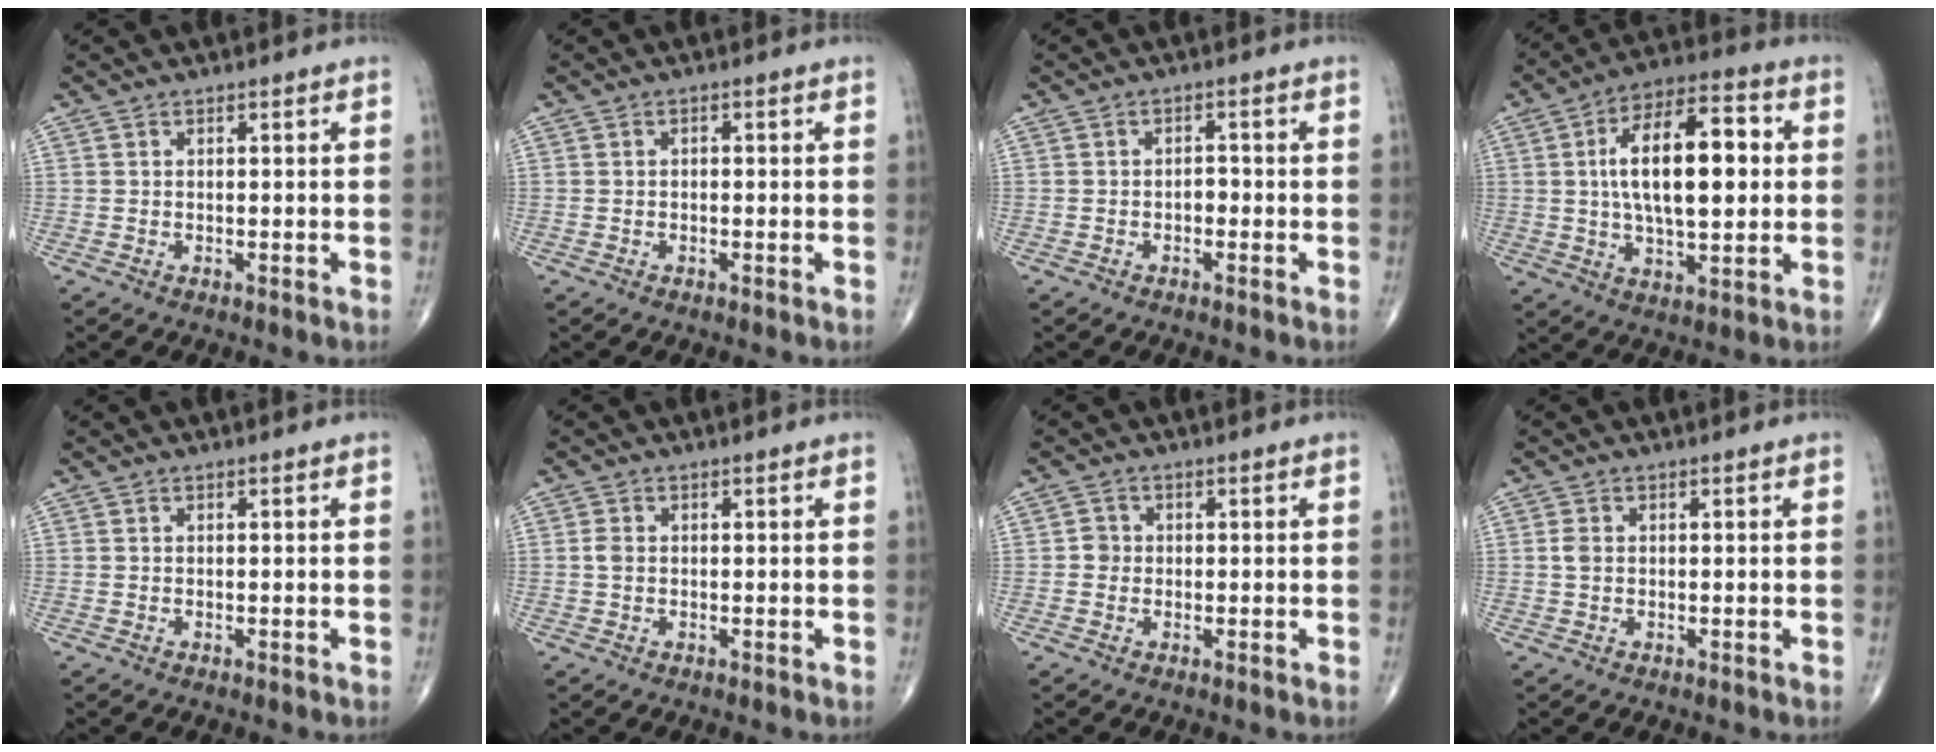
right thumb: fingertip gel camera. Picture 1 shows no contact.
{"total": 0.5, "force": [-0.2, 0.4, 0.3], "torque": [0.000, 0.002, -0.006]}
{"total": 1.7, "force": [-0.6, 1.1, 1.1], "torque": [-0.007, 0.007, -0.015]}
{"total": 18.2, "force": [2.2, 8.1, 16.2], "torque": [-0.252, 0.016, 0.031]}
{"total": 0.0}
{"total": 1.5, "force": [0.0, 1.1, 1.0], "torque": [-0.021, 0.001, -0.001]}
{"total": 1.9, "force": [-0.2, 1.8, 0.6], "torque": [0.003, 0.006, -0.007]}
{"total": 1.6, "force": [0.1, 1.2, 1.1], "torque": [-0.022, 0.002, 0.002]}